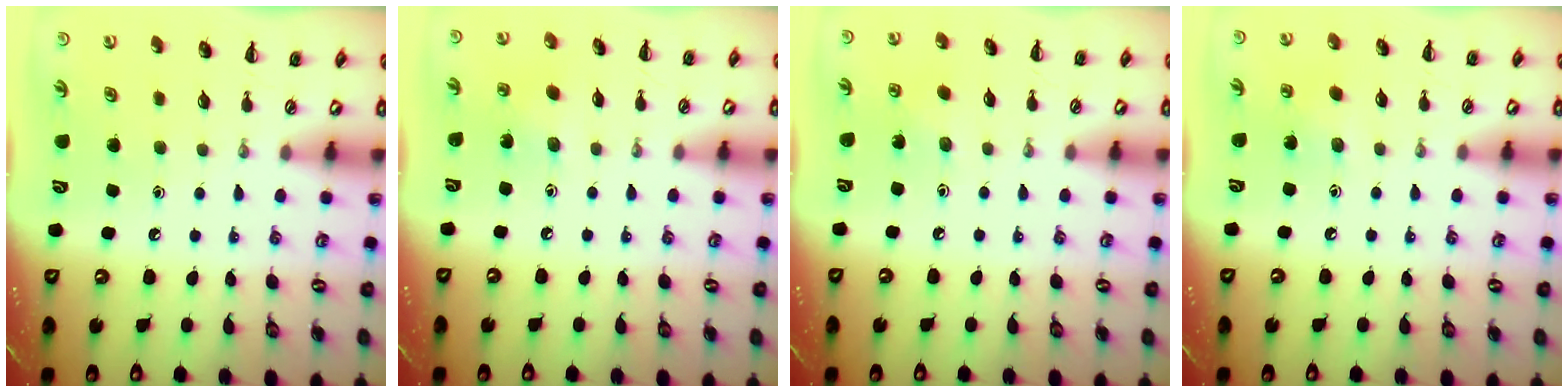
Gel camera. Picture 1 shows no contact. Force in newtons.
{"total": 3.9, "press": 3.7, "slide": 1.2}
{"total": 2.8, "press": 2.6, "slide": 0.9}
{"total": 6.3, "press": 6.1, "slide": 1.6}